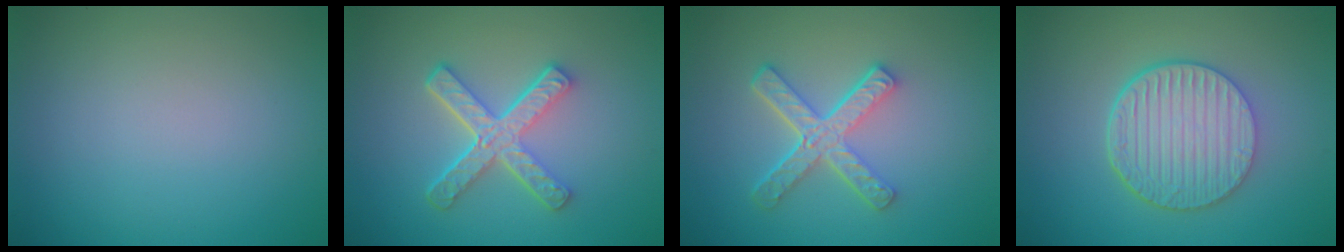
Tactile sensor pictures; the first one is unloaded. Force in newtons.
{"total": 5.1, "press": 3.6, "slide": 3.5}
{"total": 4.8, "press": 3.3, "slide": 3.4}
{"total": 6.4, "press": 4.5, "slide": 4.6}